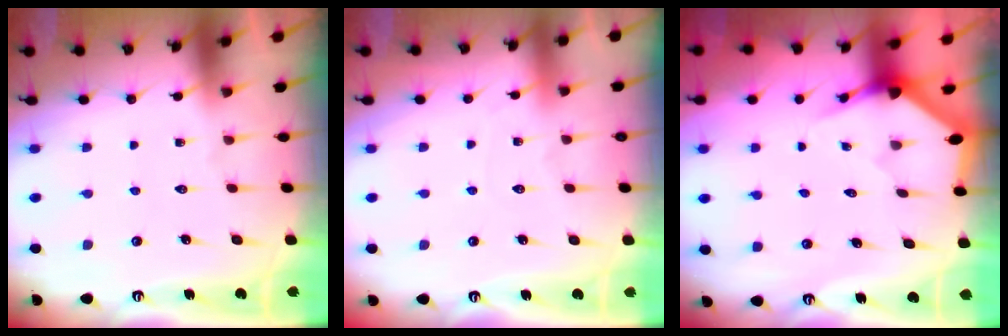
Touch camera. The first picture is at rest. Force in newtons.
{"total": 2.9, "press": 2.9, "slide": 0.4}
{"total": 3.3, "press": 3.3, "slide": 0.2}